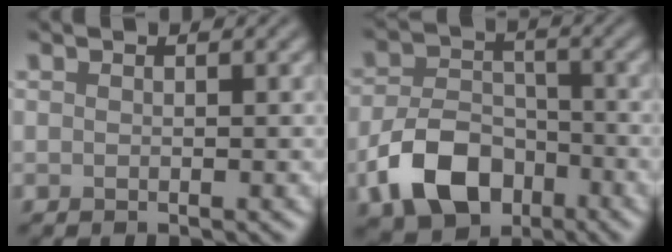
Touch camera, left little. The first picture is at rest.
{"total": 7.2, "force": [-3.4, 4.8, 4.2], "torque": [-0.080, -0.007, -0.066]}